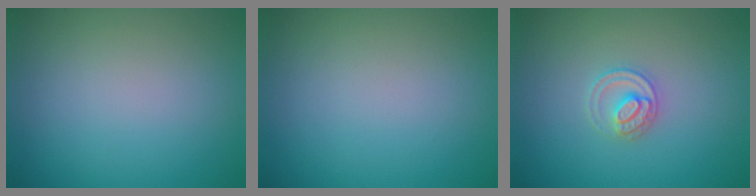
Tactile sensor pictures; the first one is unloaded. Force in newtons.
{"total": 0.0}
{"total": 2.2, "press": 2.2, "slide": 0.2}